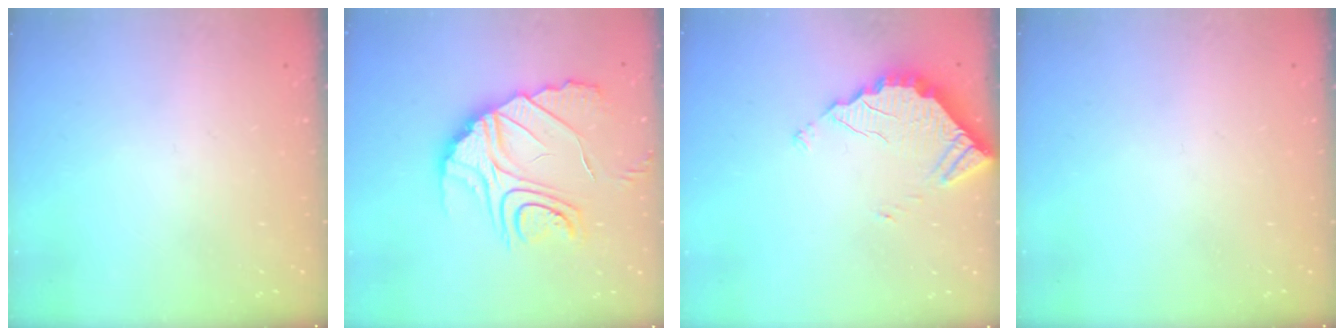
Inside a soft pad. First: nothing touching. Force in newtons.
{"total": 19.1, "press": 19.0, "slide": 2.0}
{"total": 3.9, "press": 3.9, "slide": 0.3}
{"total": 0.0}